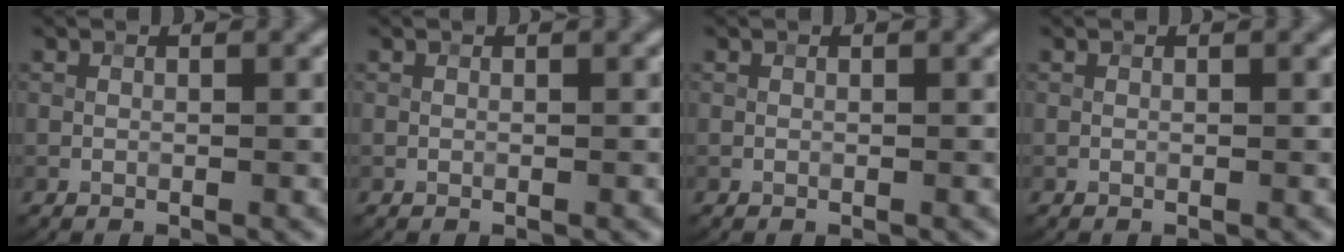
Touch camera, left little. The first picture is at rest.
{"total": 0.0}
{"total": 0.0}
{"total": 0.0}